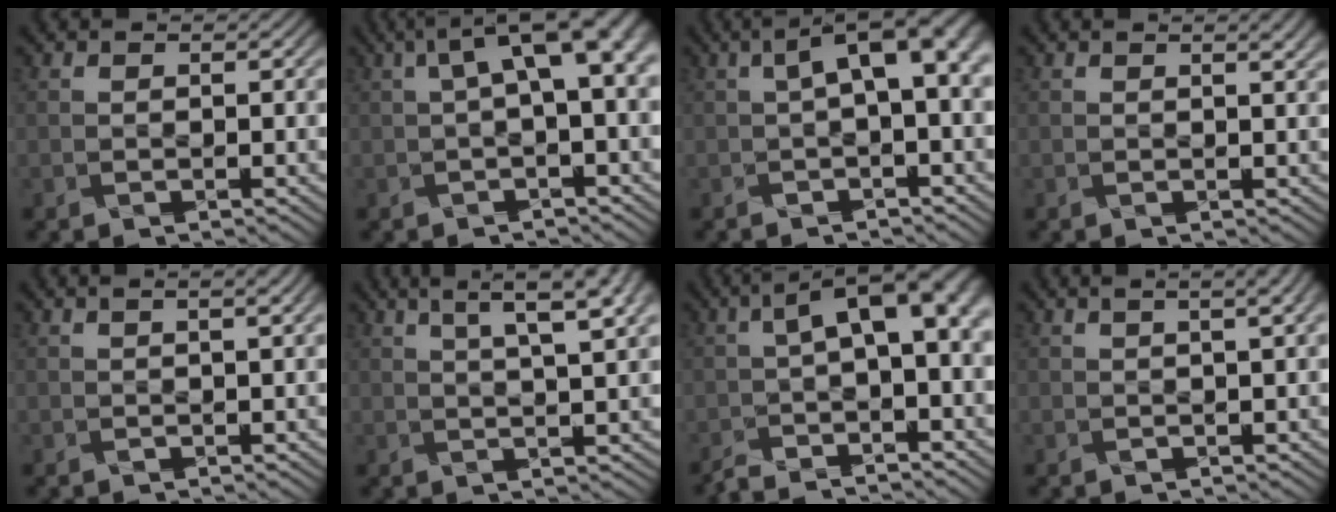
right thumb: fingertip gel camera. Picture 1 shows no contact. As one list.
[{"total": 6.6, "force": [1.2, 2.0, 6.2], "torque": [-0.096, 0.018, 0.021]}, {"total": 5.5, "force": [0.6, 1.6, 5.2], "torque": [-0.078, 0.017, 0.011]}, {"total": 2.4, "force": [1.5, 0.7, 1.7], "torque": [-0.012, -0.002, 0.008]}, {"total": 2.6, "force": [1.0, 0.7, 2.3], "torque": [-0.025, 0.007, 0.001]}, {"total": 8.6, "force": [4.7, 2.1, 6.9], "torque": [-0.082, 0.034, 0.052]}, {"total": 7.5, "force": [-1.9, 2.4, 6.8], "torque": [-0.108, -0.005, -0.035]}, {"total": 4.9, "force": [2.1, 1.8, 4.1], "torque": [-0.042, 0.029, 0.007]}]